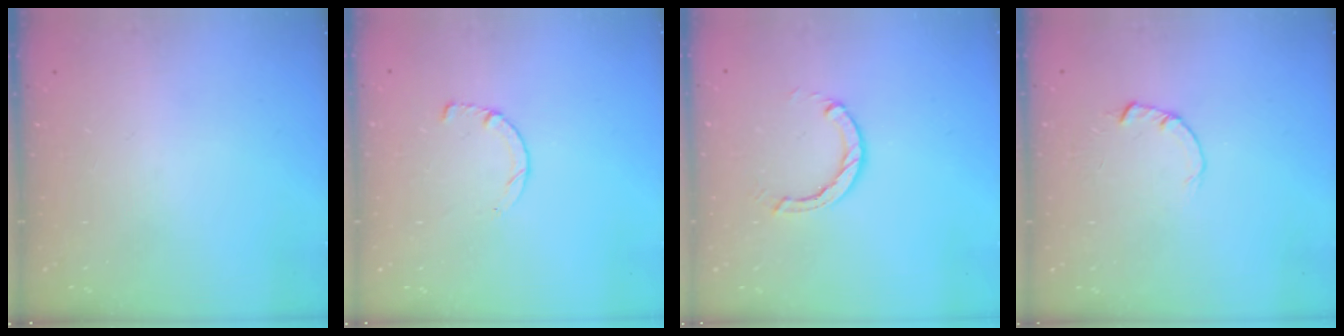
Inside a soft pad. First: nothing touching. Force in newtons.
{"total": 2.5, "press": 2.5, "slide": 0.3}
{"total": 2.9, "press": 2.9, "slide": 0.4}
{"total": 1.8, "press": 1.7, "slide": 0.3}